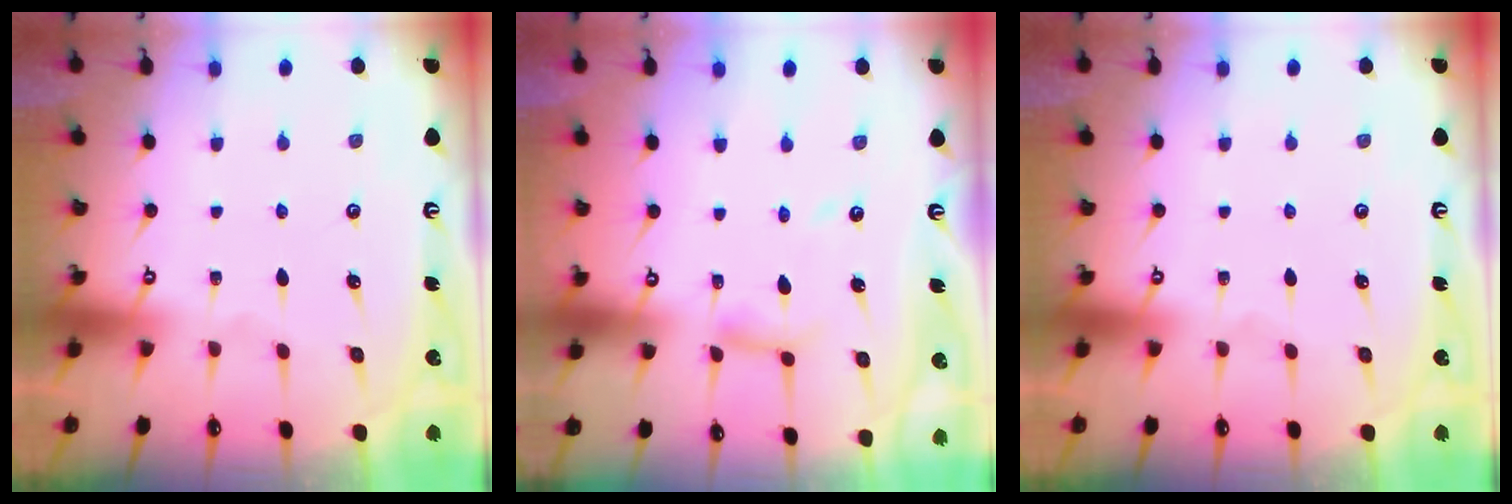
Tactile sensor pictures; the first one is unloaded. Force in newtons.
{"total": 9.0, "press": 8.9, "slide": 0.7}
{"total": 0.0}